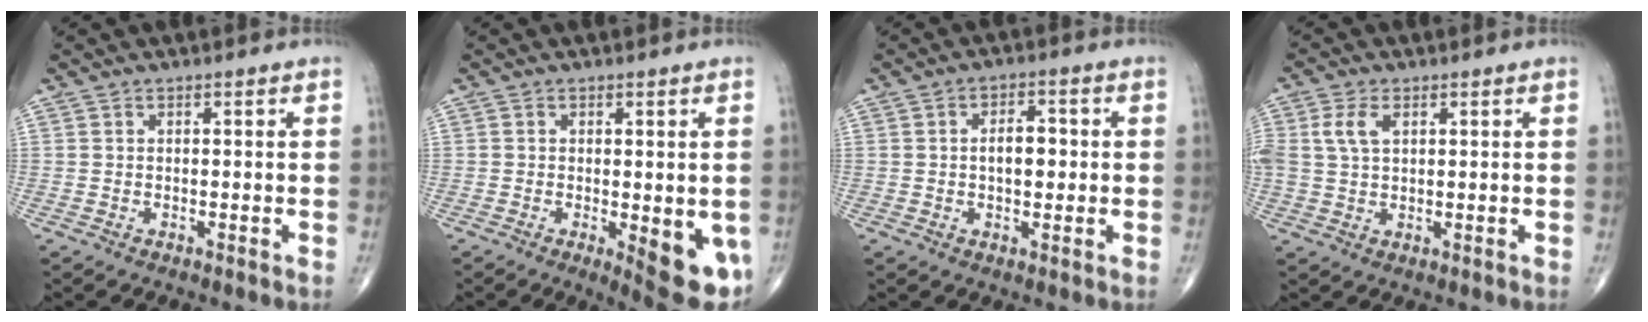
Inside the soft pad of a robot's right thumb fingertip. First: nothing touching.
{"total": 9.9, "force": [-2.5, 3.5, 9.0], "torque": [-0.106, -0.019, -0.024]}
{"total": 5.2, "force": [0.1, 2.9, 4.4], "torque": [-0.062, 0.009, -0.001]}
{"total": 5.2, "force": [1.6, 3.0, 3.9], "torque": [-0.089, 0.006, 0.034]}